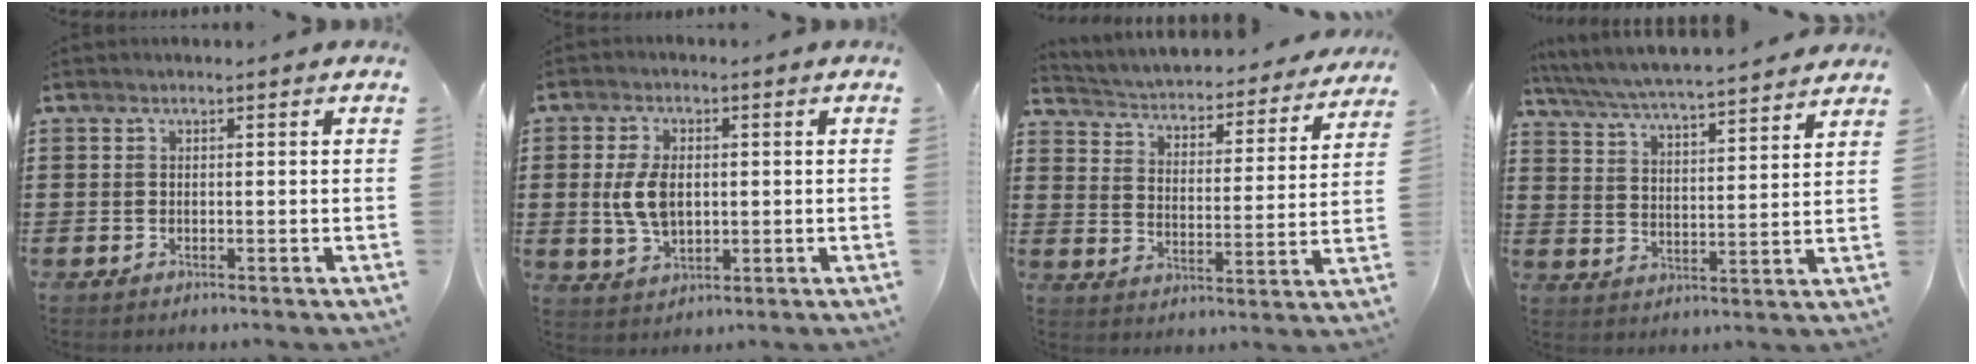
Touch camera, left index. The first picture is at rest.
{"total": 6.3, "force": [0.4, 3.8, 5.0], "torque": [-0.122, 0.006, 0.001]}
{"total": 2.7, "force": [2.7, 0.1, 0.2], "torque": [-0.024, -0.034, 0.034]}
{"total": 5.4, "force": [5.2, -0.2, 1.6], "torque": [-0.055, -0.037, 0.085]}